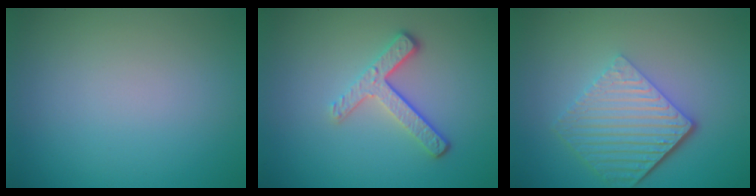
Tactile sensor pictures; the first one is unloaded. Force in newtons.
{"total": 3.4, "press": 2.6, "slide": 2.3}
{"total": 5.8, "press": 4.2, "slide": 4.0}